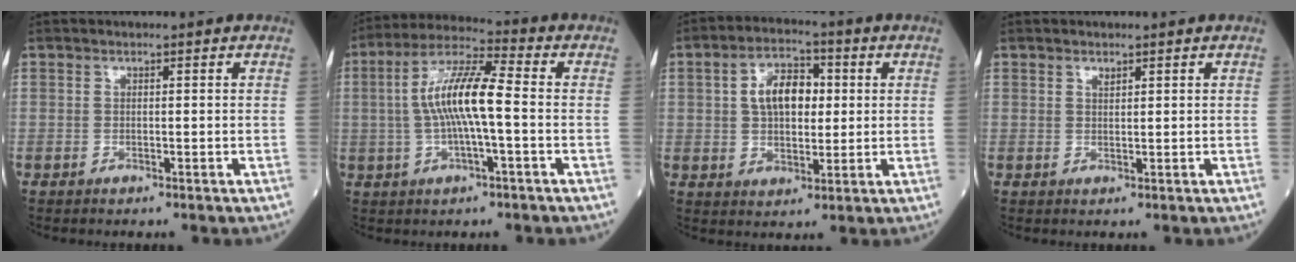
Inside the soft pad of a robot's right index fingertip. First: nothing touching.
{"total": 10.4, "force": [-0.4, 1.5, 10.3], "torque": [-0.199, 0.017, -0.014]}
{"total": 8.3, "force": [1.5, 4.6, 6.8], "torque": [-0.122, 0.020, 0.026]}
{"total": 0.8, "force": [0.6, 0.3, 0.4], "torque": [-0.009, -0.004, 0.012]}